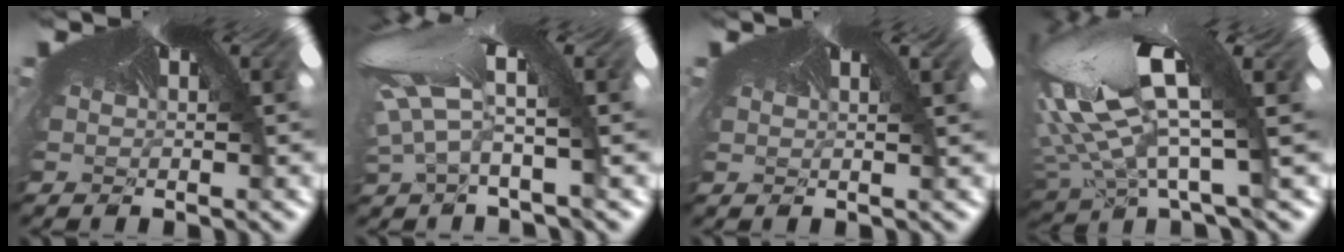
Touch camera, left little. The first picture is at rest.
{"total": 4.3, "force": [-3.4, -2.5, 1.0], "torque": [-0.081, -0.035, -0.018]}
{"total": 0.0}
{"total": 5.9, "force": [-4.3, -0.3, 4.0], "torque": [-0.137, -0.067, -0.049]}